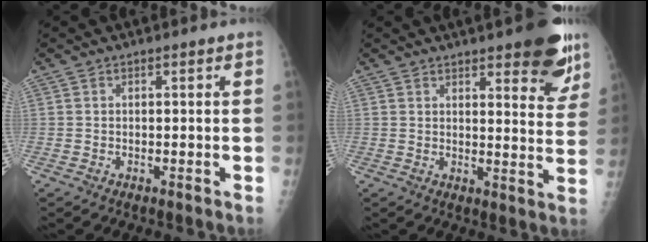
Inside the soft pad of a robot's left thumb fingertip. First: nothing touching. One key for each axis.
{"total": 12.9, "fx": 8.4, "fy": 4.0, "fz": 8.9, "tx": -0.069, "ty": -0.045, "tz": 0.101}